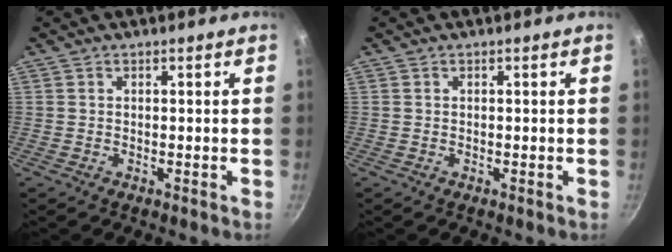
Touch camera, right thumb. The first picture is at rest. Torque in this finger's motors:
{"motor_torque": [-0.02, 0.03, 0.12, 0.04, 0.04]}